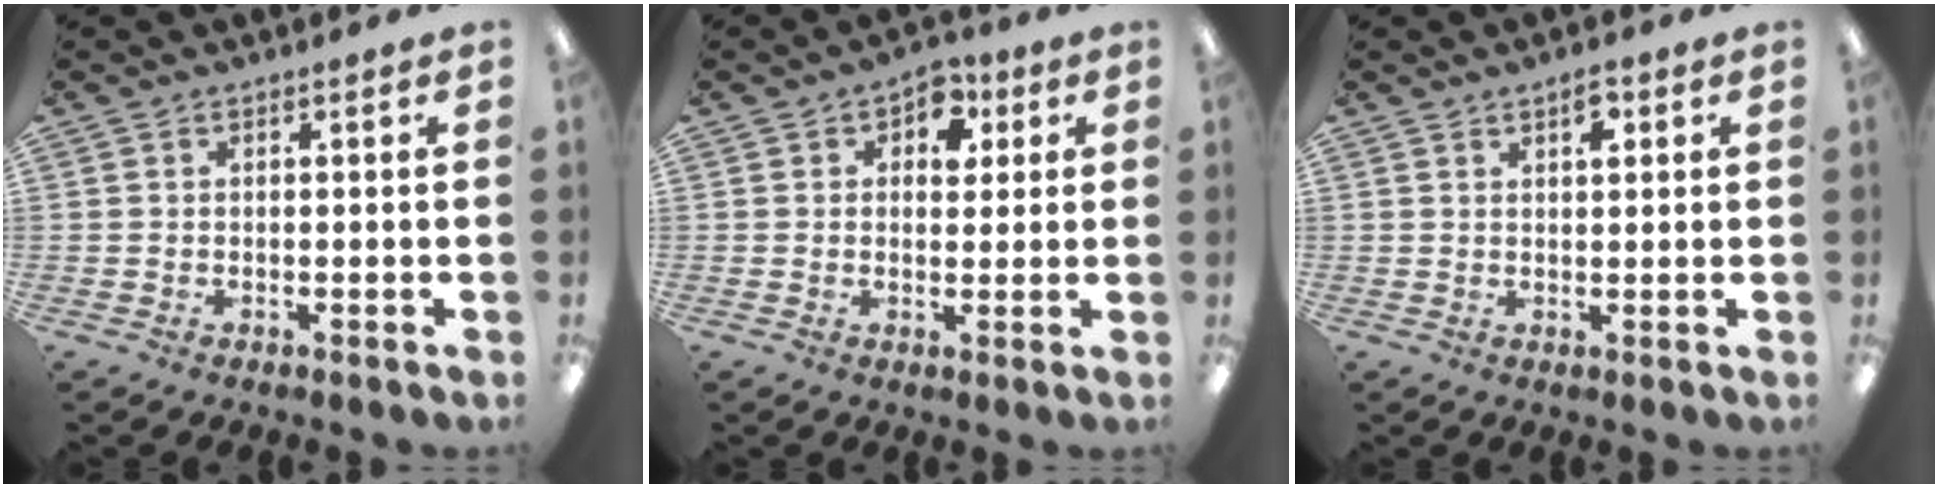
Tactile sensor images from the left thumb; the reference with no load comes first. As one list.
[{"total": 6.1, "force": [2.7, 4.3, 3.3], "torque": [-0.034, -0.002, 0.042]}, {"total": 3.2, "force": [2.1, 1.4, 1.9], "torque": [-0.016, -0.006, 0.032]}]